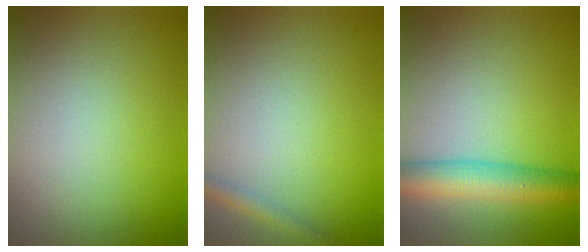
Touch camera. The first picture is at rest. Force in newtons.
{"total": 1.4, "press": 1.4, "slide": 0.1}
{"total": 6.0, "press": 6.0, "slide": 0.2}